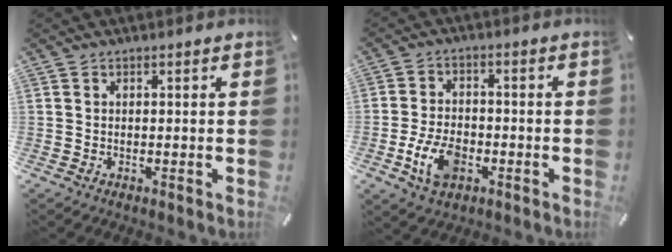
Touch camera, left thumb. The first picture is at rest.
{"total": 9.4, "force": [-3.5, 6.0, 6.3], "torque": [-0.136, 0.010, -0.060]}